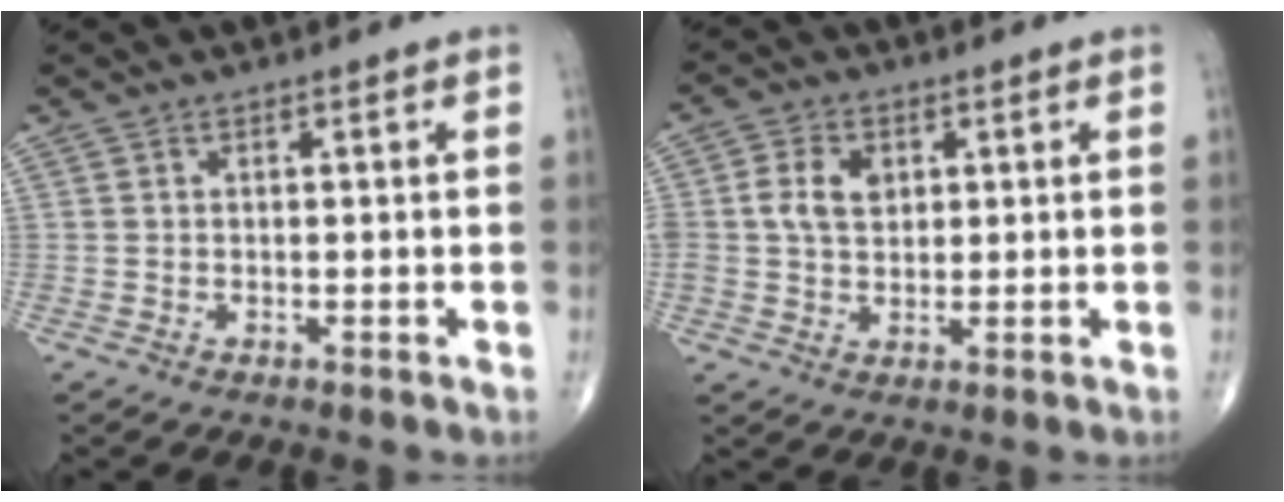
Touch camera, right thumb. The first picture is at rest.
{"total": 6.1, "force": [1.3, 4.4, 3.9], "torque": [-0.066, 0.003, 0.023]}